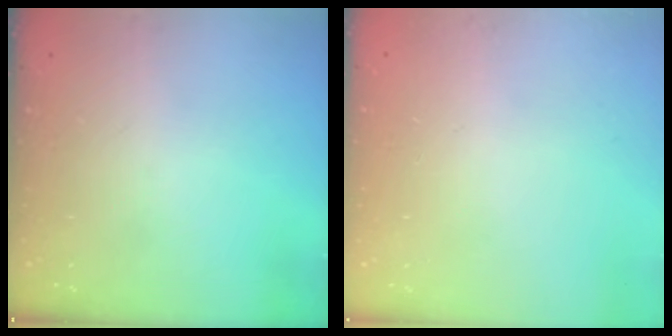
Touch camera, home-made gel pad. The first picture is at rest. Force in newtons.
{"total": 0.0}